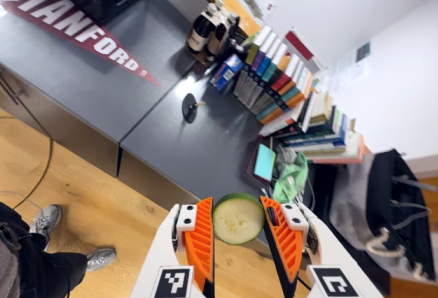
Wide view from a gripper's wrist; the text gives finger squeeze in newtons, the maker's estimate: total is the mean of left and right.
{"total": 10.1, "left": 10.7, "right": 9.6}